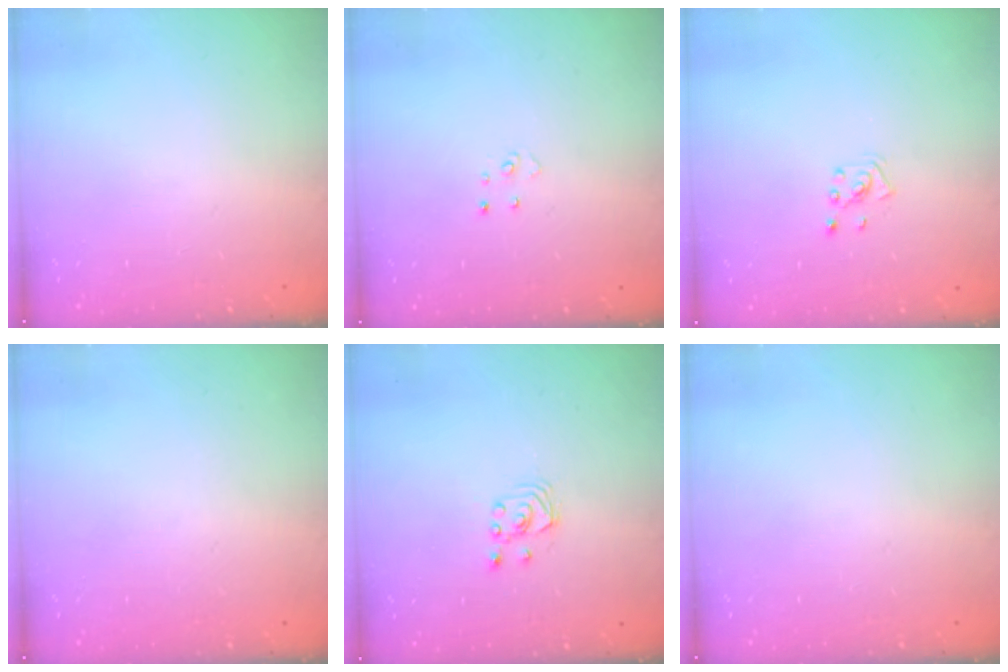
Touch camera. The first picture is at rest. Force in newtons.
{"total": 3.2, "press": 3.2, "slide": 0.3}
{"total": 2.1, "press": 2.0, "slide": 0.3}
{"total": 0.0}
{"total": 1.8, "press": 1.8, "slide": 0.2}
{"total": 0.0}